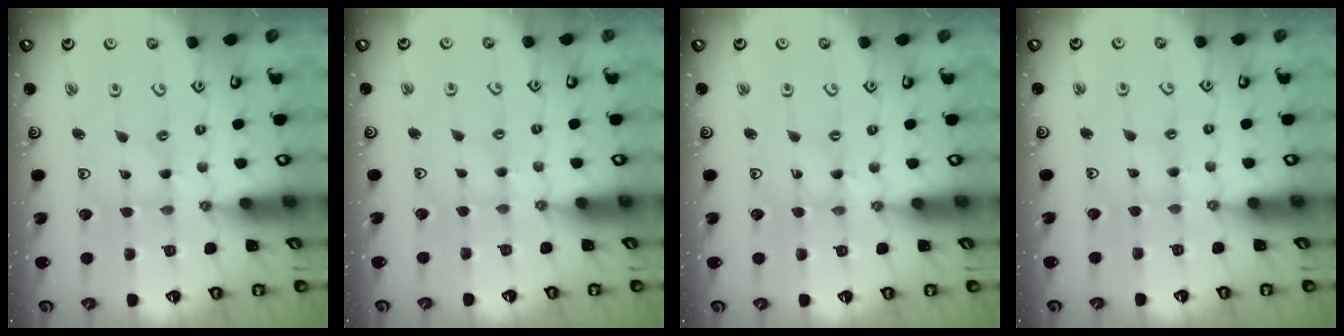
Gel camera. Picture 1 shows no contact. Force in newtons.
{"total": 1.6, "press": 1.5, "slide": 0.3}
{"total": 0.8, "press": 0.8, "slide": 0.1}
{"total": 1.7, "press": 1.6, "slide": 0.4}